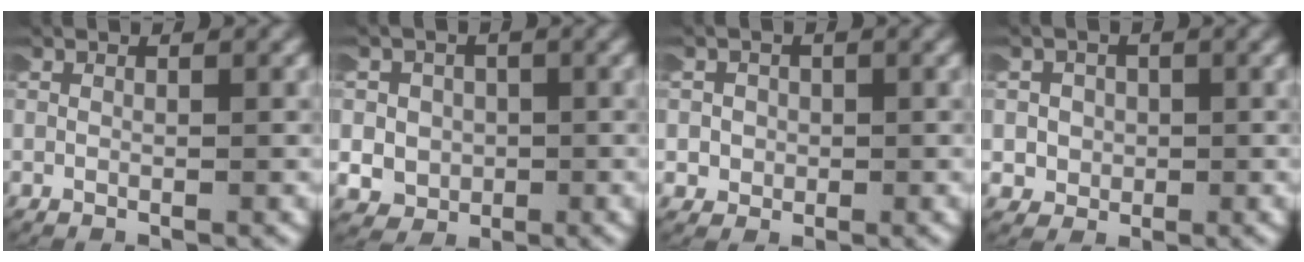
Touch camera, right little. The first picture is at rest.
{"total": 6.7, "force": [-1.3, 6.3, 1.7], "torque": [-0.055, -0.012, -0.026]}
{"total": 3.0, "force": [-0.5, 2.9, 0.5], "torque": [-0.029, 0.000, -0.015]}
{"total": 4.3, "force": [-0.7, 4.1, 1.0], "torque": [-0.042, -0.008, -0.017]}